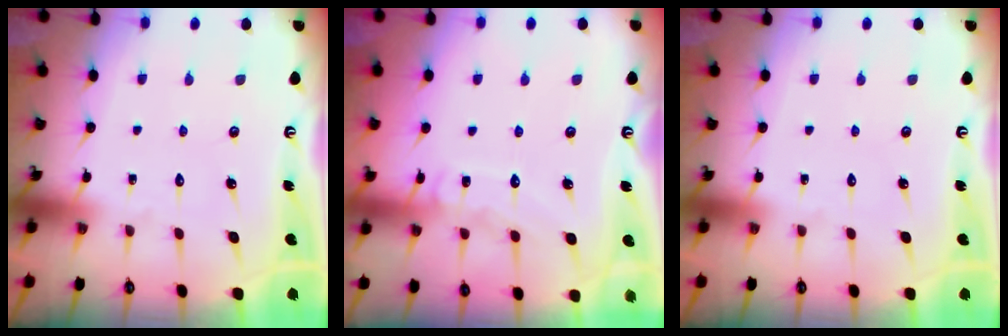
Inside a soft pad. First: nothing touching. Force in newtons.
{"total": 7.7, "press": 7.7, "slide": 0.7}
{"total": 0.0}